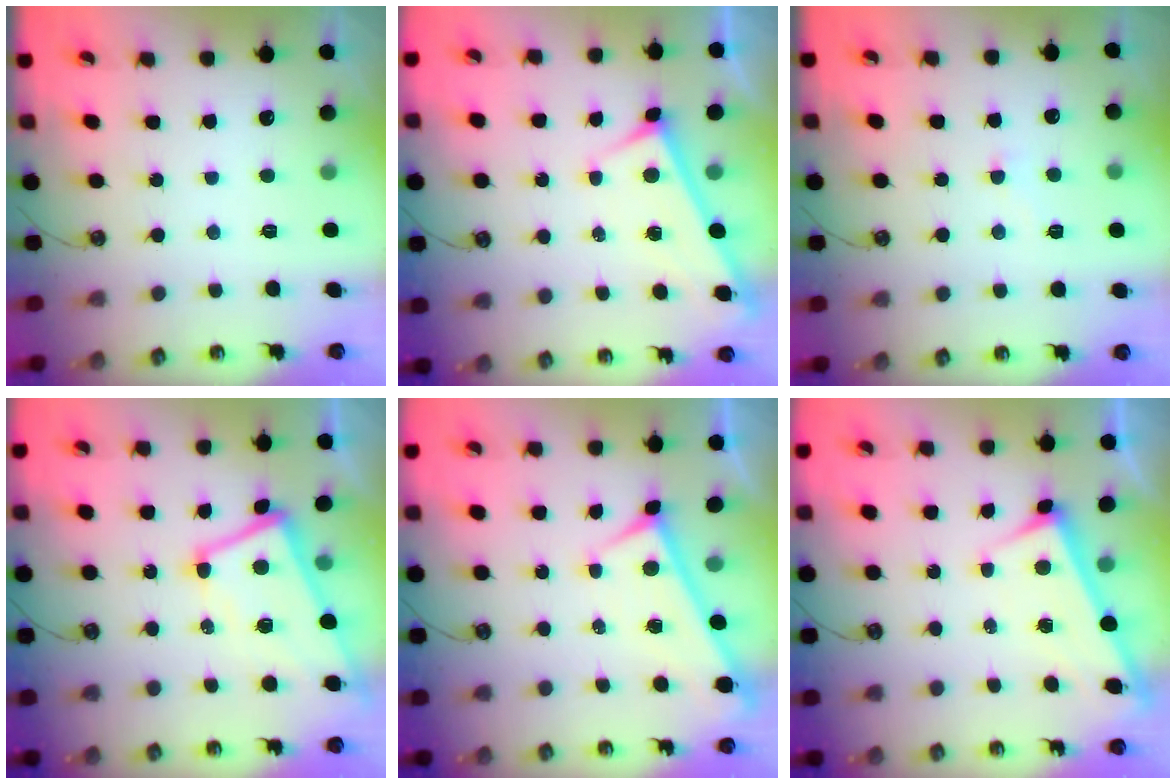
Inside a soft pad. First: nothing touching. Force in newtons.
{"total": 3.2, "press": 3.2, "slide": 0.3}
{"total": 2.4, "press": 2.3, "slide": 0.7}
{"total": 1.9, "press": 1.7, "slide": 0.9}
{"total": 0.0}
{"total": 3.3, "press": 3.3, "slide": 0.2}